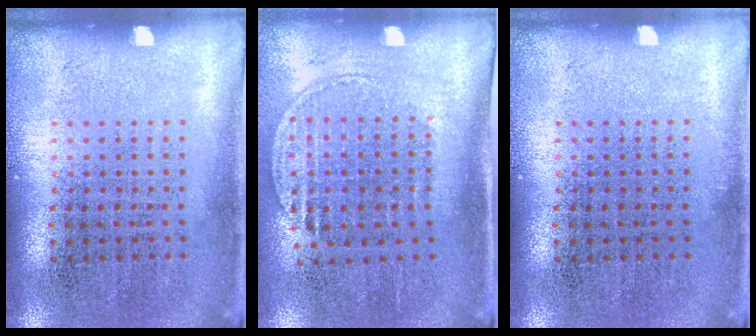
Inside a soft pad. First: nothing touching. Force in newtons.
{"total": 1.5, "press": 1.3, "slide": 0.8}
{"total": 0.0}